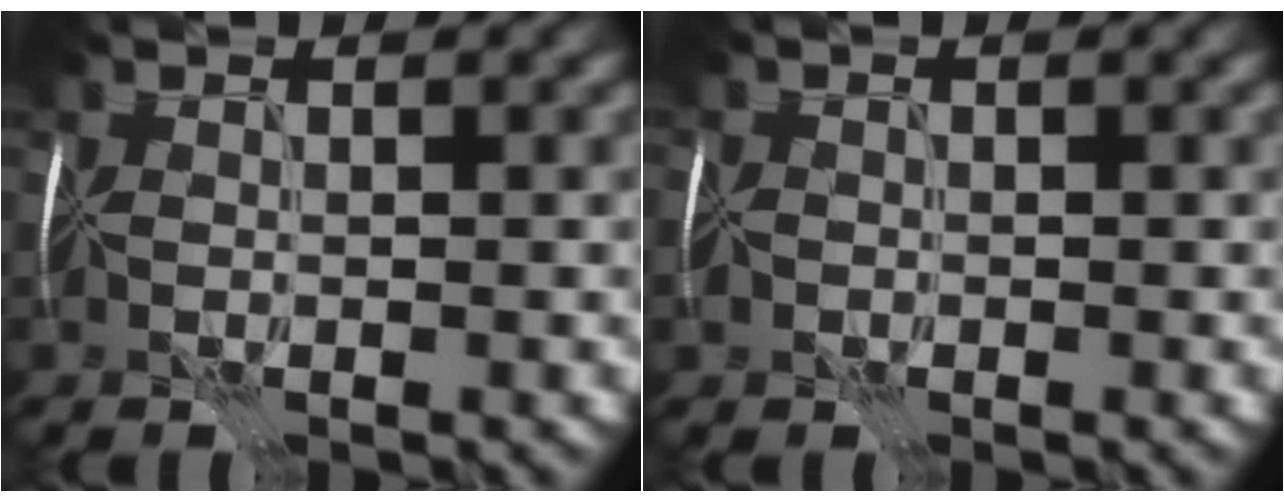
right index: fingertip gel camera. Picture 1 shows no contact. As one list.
[{"total": 2.2, "force": [-1.2, 1.7, 0.6], "torque": [-0.014, -0.002, -0.021]}]